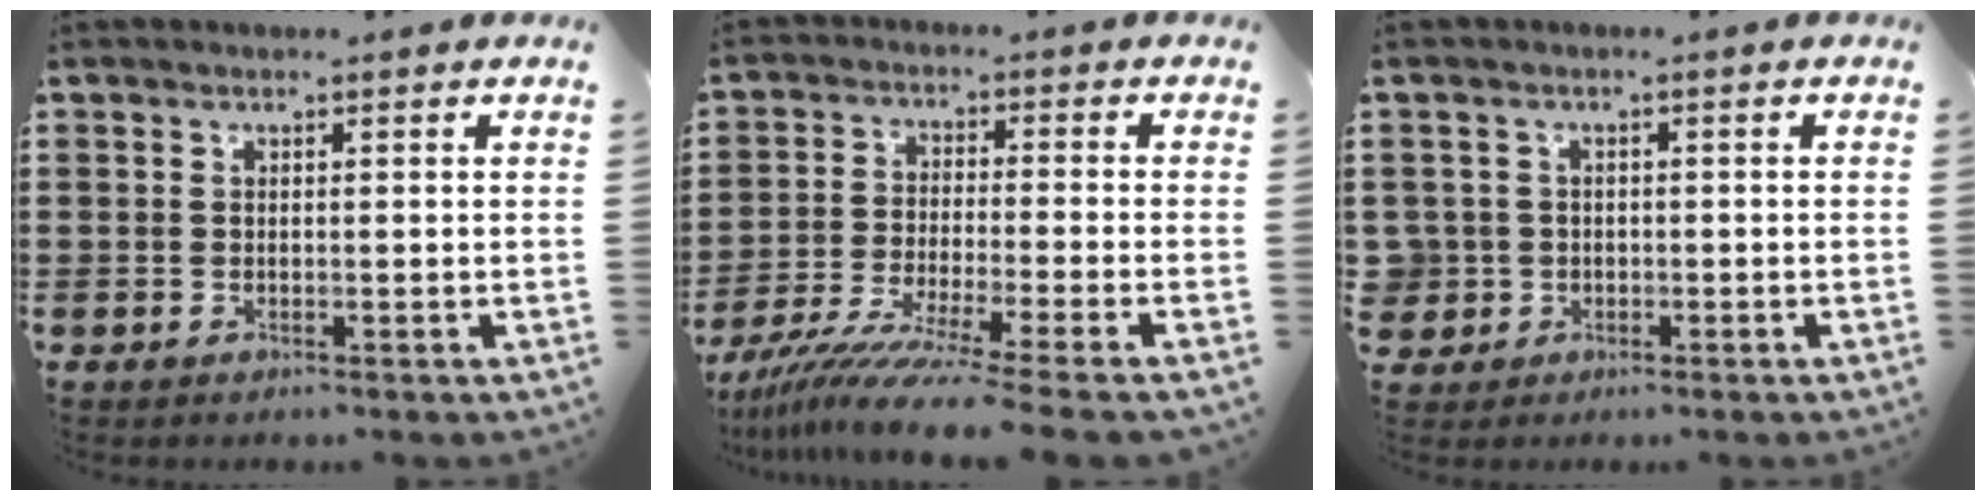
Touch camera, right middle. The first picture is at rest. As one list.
[{"total": 8.6, "force": [-7.6, -0.5, 4.1], "torque": [-0.076, -0.010, -0.149]}, {"total": 2.8, "force": [-0.6, 2.7, 0.1], "torque": [-0.015, 0.007, -0.018]}]